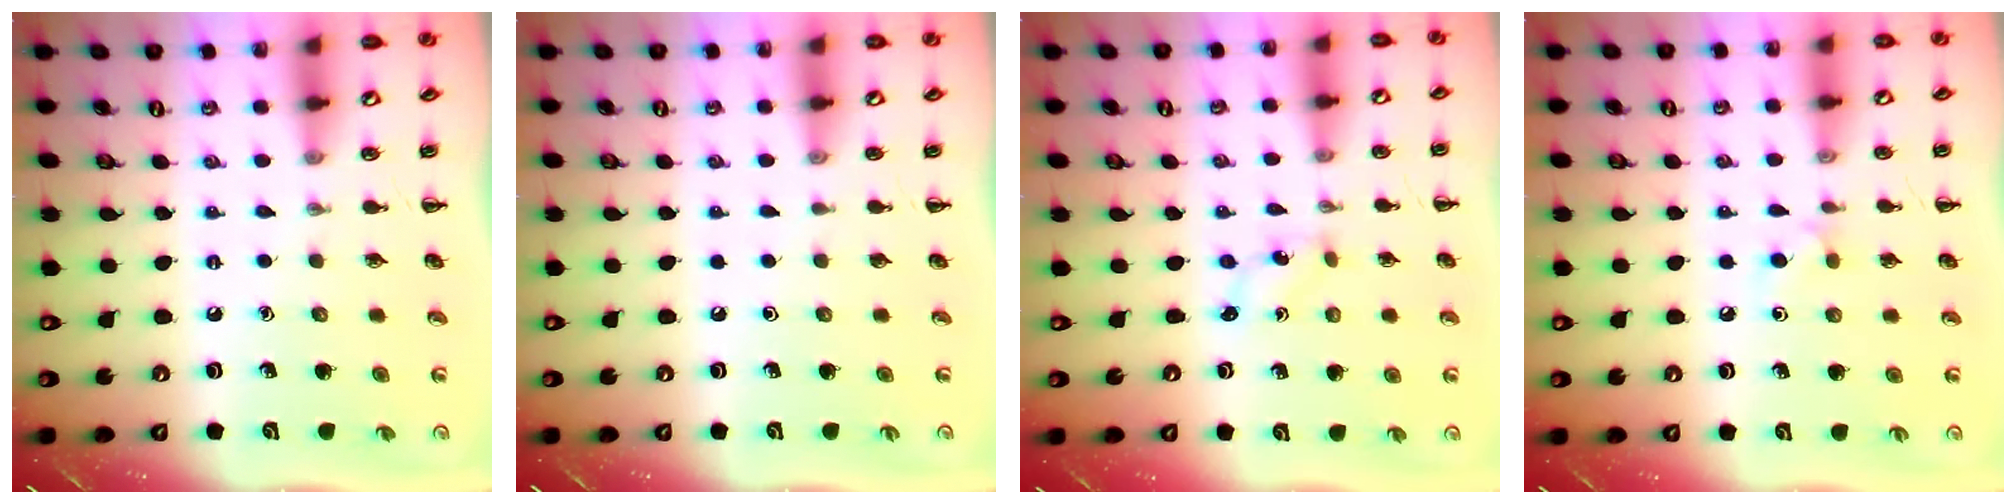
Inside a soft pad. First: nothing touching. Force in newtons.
{"total": 0.0}
{"total": 0.0}
{"total": 4.7, "press": 4.5, "slide": 1.2}